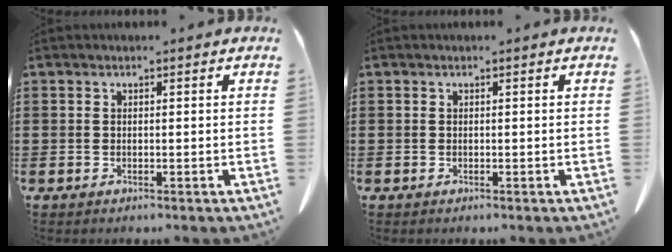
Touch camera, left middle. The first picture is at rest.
{"total": 0.0}